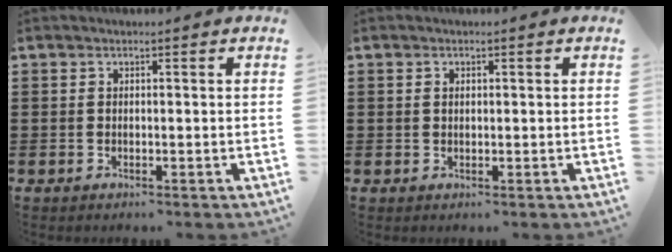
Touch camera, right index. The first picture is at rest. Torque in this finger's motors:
{"motor_torque": [-0.36, 0.51, 0.00, -0.01]}